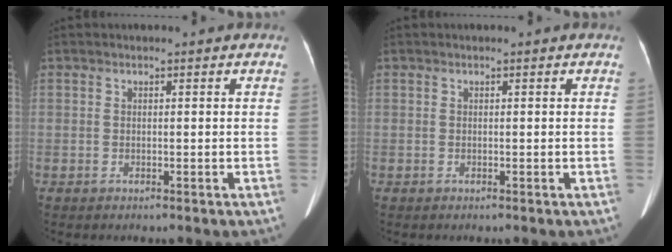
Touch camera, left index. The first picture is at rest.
{"total": 0.0}